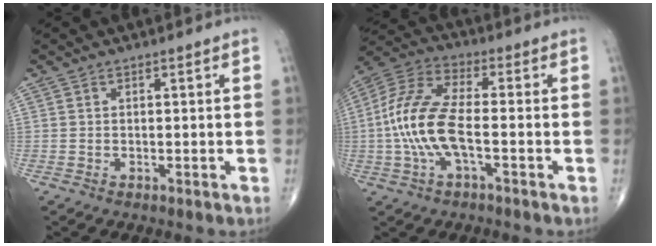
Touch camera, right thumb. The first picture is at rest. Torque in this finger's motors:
{"motor_torque": [1.88, 2.95, 1.20, -0.12, 0.46]}